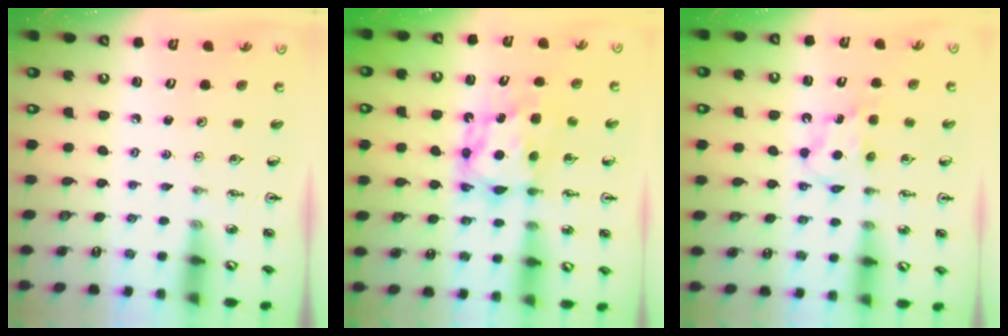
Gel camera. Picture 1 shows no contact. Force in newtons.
{"total": 6.7, "press": 6.7, "slide": 0.6}
{"total": 6.1, "press": 6.1, "slide": 0.7}